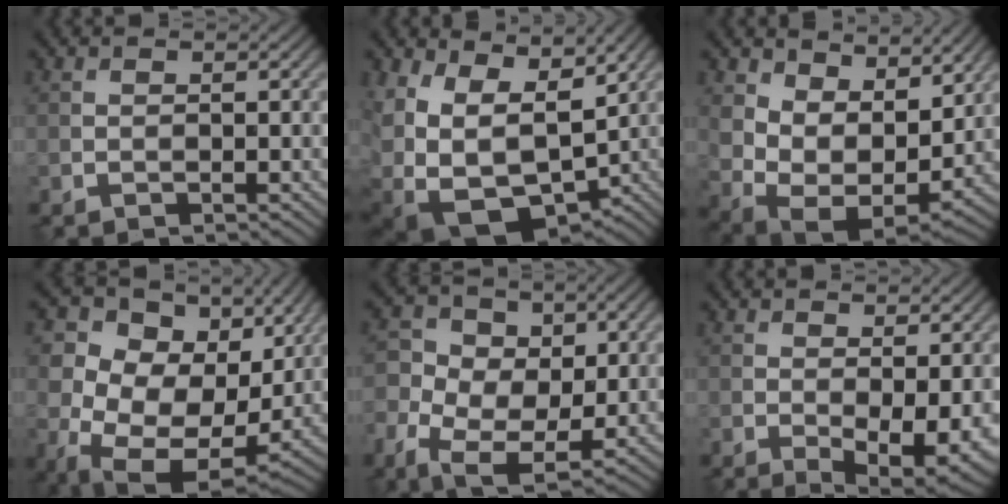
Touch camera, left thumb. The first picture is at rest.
{"total": 15.6, "force": [1.0, 10.9, 11.1], "torque": [-0.232, -0.043, 0.071]}
{"total": 11.3, "force": [5.3, 6.8, 7.3], "torque": [-0.166, -0.018, 0.099]}
{"total": 16.4, "force": [3.0, 12.3, 10.5], "torque": [-0.232, 0.001, 0.078]}
{"total": 9.1, "force": [-1.9, 6.7, 5.8], "torque": [-0.126, -0.011, -0.046]}
{"total": 6.0, "force": [-1.4, 2.6, 5.2], "torque": [-0.085, -0.020, -0.009]}